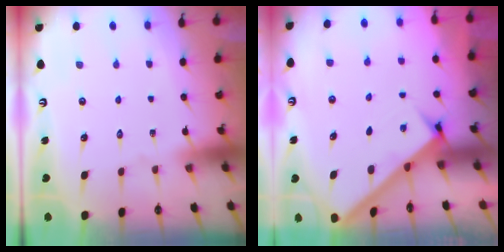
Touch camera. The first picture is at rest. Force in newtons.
{"total": 2.7, "press": 2.7, "slide": 0.4}